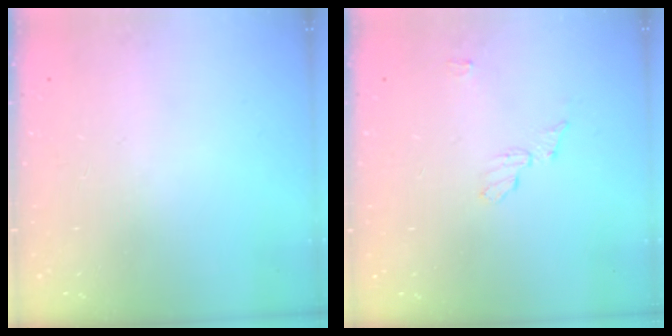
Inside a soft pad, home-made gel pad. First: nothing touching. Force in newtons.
{"total": 5.6, "press": 5.6, "slide": 0.4}